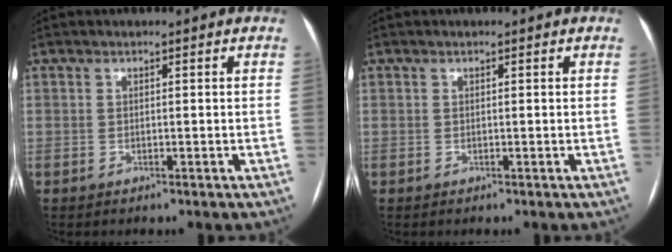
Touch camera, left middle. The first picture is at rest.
{"total": 0.0}